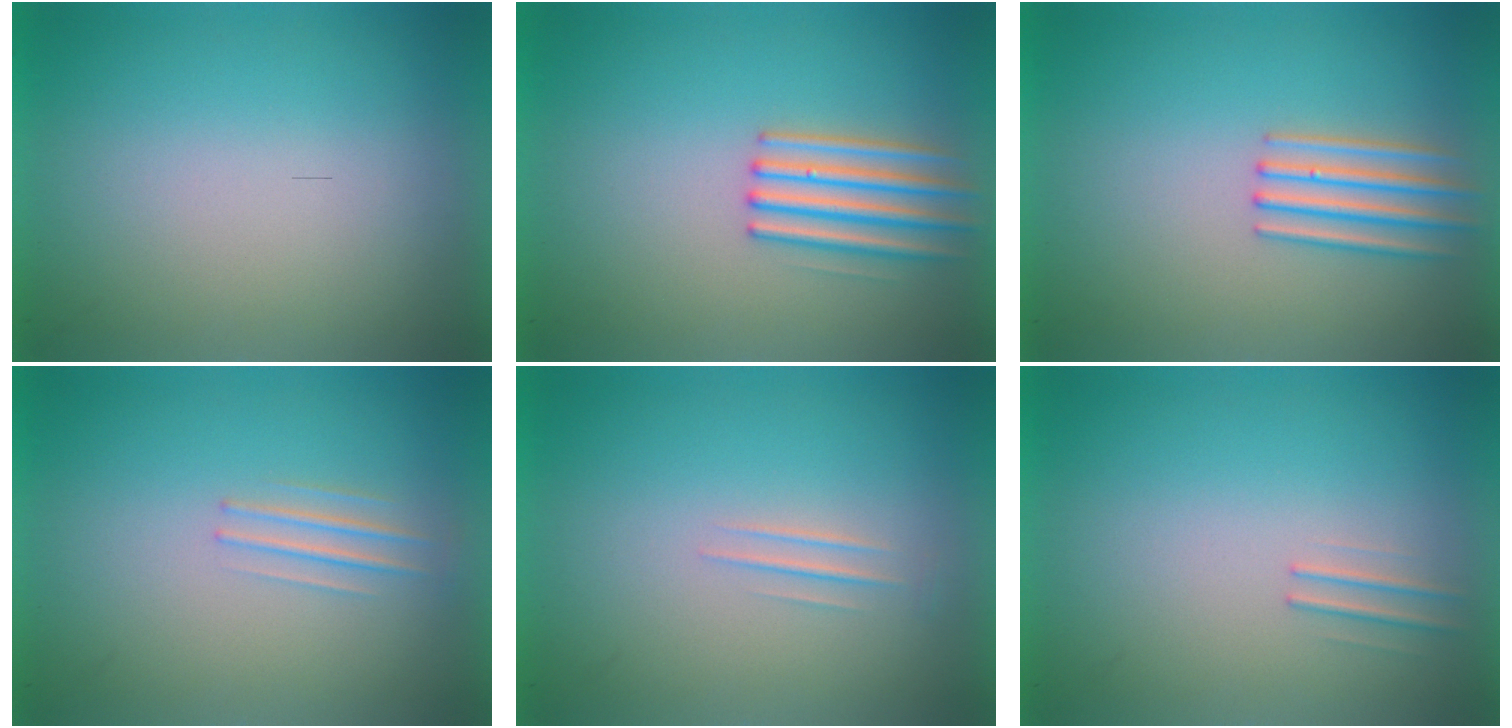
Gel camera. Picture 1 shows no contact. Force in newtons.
{"total": 3.1}
{"total": 2.7}
{"total": 1.2}
{"total": 1.0}
{"total": 1.1}